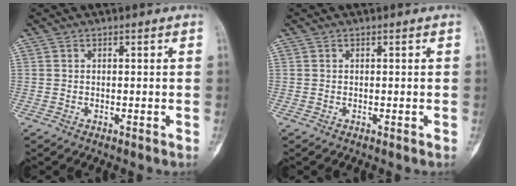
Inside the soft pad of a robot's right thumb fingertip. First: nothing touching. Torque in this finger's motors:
{"motor_torque": [0.74, 0.67, 0.07, -0.07, 0.05]}